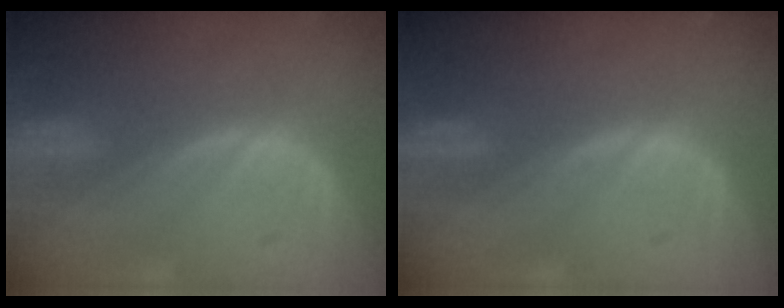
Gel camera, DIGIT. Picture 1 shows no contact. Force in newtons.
{"total": 0.0}